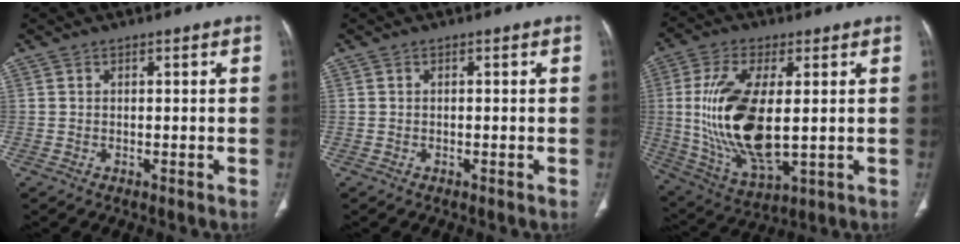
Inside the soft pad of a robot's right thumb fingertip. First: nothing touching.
{"total": 0.0}
{"total": 18.9, "force": [0.9, 8.4, 17.0], "torque": [-0.345, -0.018, 0.029]}